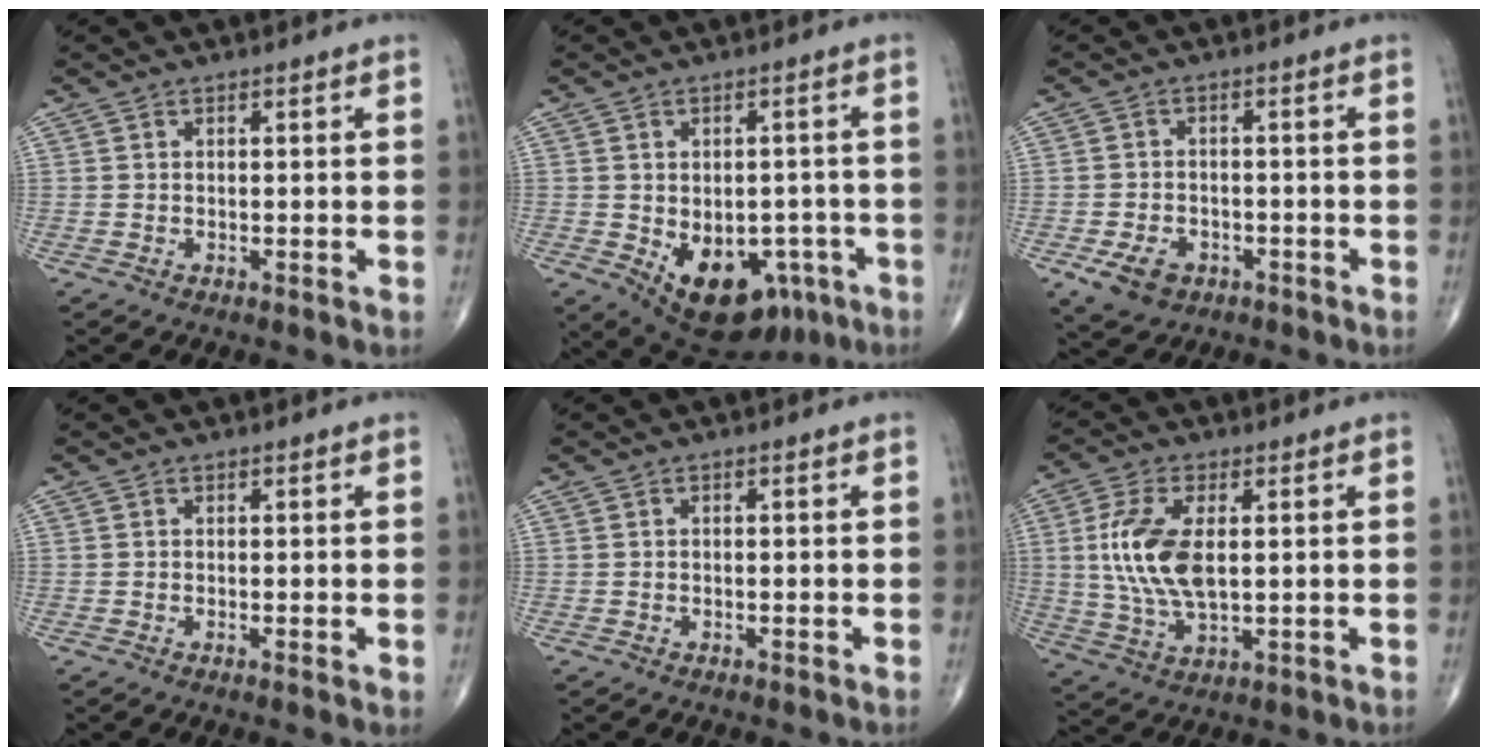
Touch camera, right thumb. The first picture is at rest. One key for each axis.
{"total": 15.3, "fx": -6.2, "fy": 9.5, "fz": 10.2, "tx": -0.118, "ty": 0.013, "tz": -0.070}
{"total": 6.1, "fx": -3.0, "fy": 4.3, "fz": 3.2, "tx": -0.050, "ty": 0.012, "tz": -0.044}
{"total": 0.9, "fx": 0.0, "fy": 0.1, "fz": 0.9, "tx": -0.014, "ty": -0.004, "tz": -0.003}
{"total": 0.0}
{"total": 12.1, "fx": 1.4, "fy": 5.9, "fz": 10.5, "tx": -0.221, "ty": -0.007, "tz": 0.032}